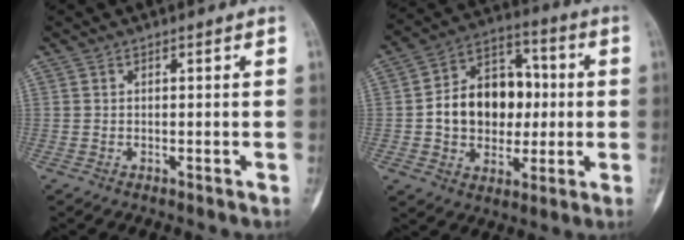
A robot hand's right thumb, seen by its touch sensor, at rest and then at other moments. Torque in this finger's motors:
{"motor_torque": [0.38, 0.44, 0.35, -0.18, 0.12]}